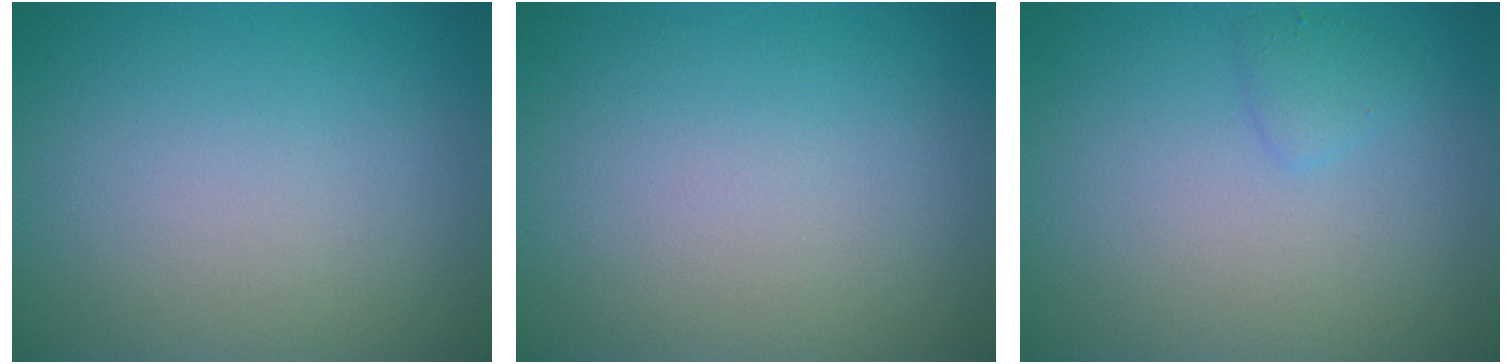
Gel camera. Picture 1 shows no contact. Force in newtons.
{"total": 0.0}
{"total": 1.0, "press": 1.0, "slide": 0.1}